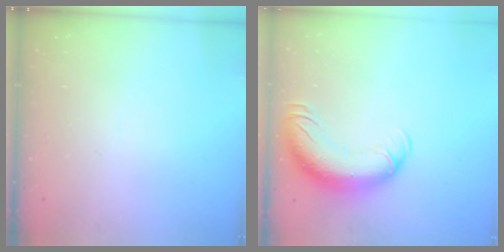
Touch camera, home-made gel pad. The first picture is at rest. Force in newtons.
{"total": 14.6, "press": 14.2, "slide": 3.3}